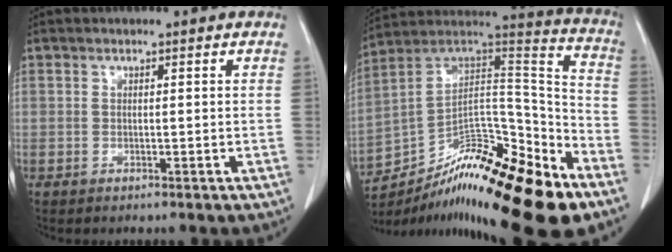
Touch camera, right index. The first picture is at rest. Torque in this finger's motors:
{"motor_torque": [1.00, -1.14, -0.06, -0.08]}